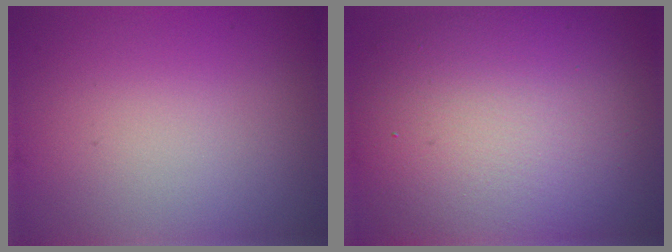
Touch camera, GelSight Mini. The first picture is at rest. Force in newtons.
{"total": 12.4, "press": 12.3, "slide": 1.4}